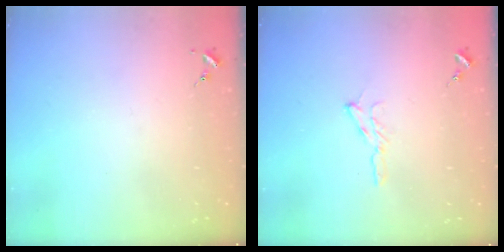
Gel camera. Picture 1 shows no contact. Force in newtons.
{"total": 5.8, "press": 5.8, "slide": 0.6}